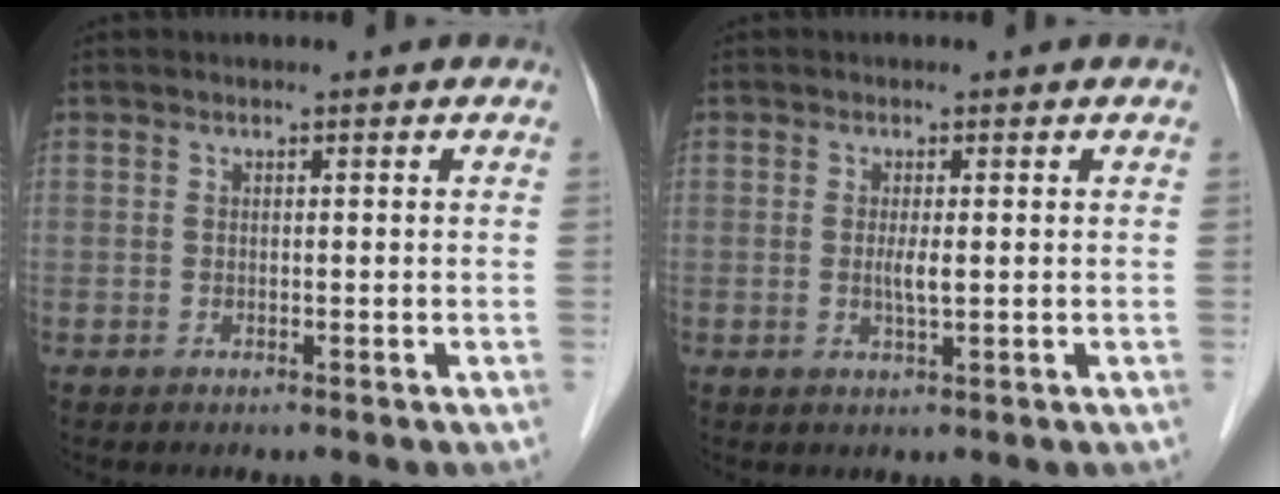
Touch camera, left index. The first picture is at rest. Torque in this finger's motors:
{"motor_torque": [0.27, 0.21, 0.04, 0.02]}